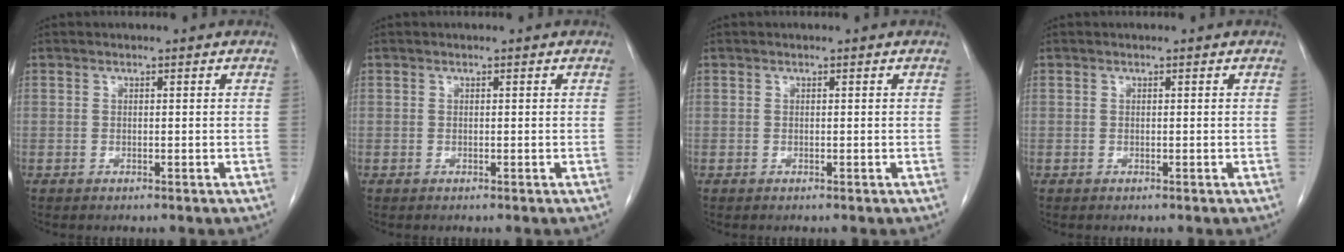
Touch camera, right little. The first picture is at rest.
{"total": 0.0}
{"total": 0.0}
{"total": 0.0}